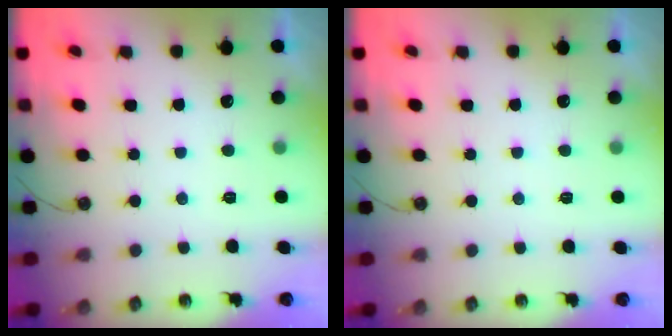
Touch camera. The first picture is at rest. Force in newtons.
{"total": 2.8, "press": 2.8, "slide": 0.5}